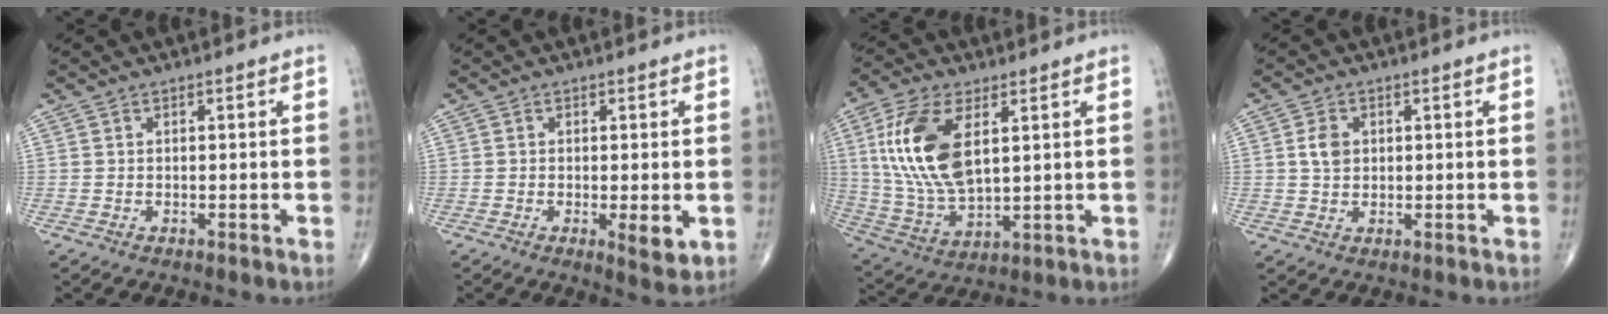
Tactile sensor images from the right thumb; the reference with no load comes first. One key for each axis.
{"total": 4.2, "fx": -0.8, "fy": 1.2, "fz": 4.0, "tx": -0.062, "ty": -0.013, "tz": -0.016}
{"total": 16.7, "fx": 4.6, "fy": 8.3, "fz": 13.8, "tx": -0.282, "ty": -0.013, "tz": 0.095}
{"total": 3.5, "fx": 0.7, "fy": 2.6, "fz": 2.3, "tx": -0.037, "ty": -0.001, "tz": 0.012}